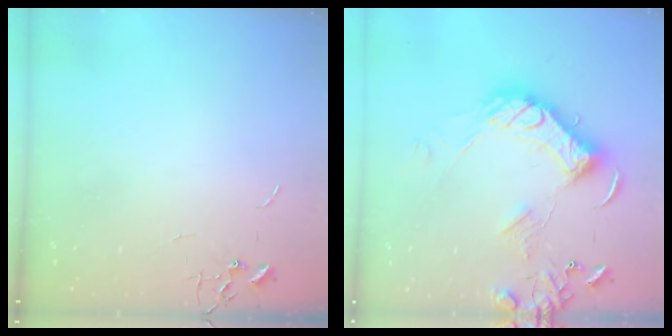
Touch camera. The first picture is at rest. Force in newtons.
{"total": 18.6, "press": 18.5, "slide": 1.9}